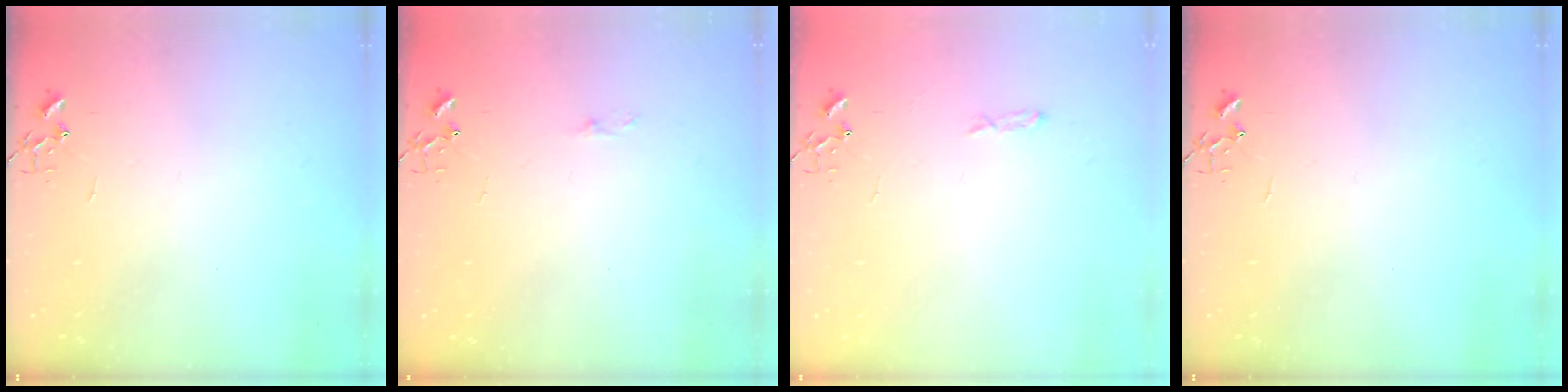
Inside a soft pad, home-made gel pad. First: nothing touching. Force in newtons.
{"total": 3.3, "press": 3.2, "slide": 0.4}
{"total": 3.7, "press": 3.7, "slide": 0.6}
{"total": 0.0}